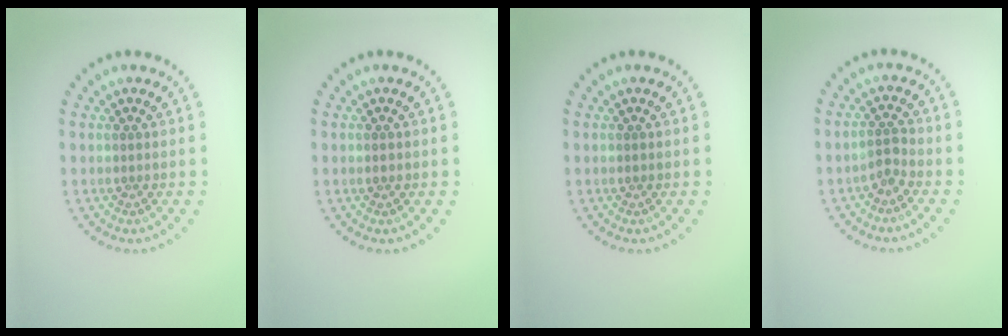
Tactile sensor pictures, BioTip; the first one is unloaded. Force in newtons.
{"total": 0.7, "press": 0.7, "slide": 0.2}
{"total": 0.5, "press": 0.5, "slide": 0.1}
{"total": 1.7, "press": 1.2, "slide": 1.2}